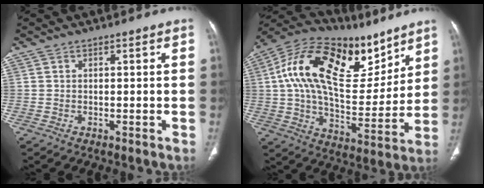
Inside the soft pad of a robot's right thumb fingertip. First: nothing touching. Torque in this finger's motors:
{"motor_torque": [-1.26, 2.60, 2.05, 0.23, 0.34]}